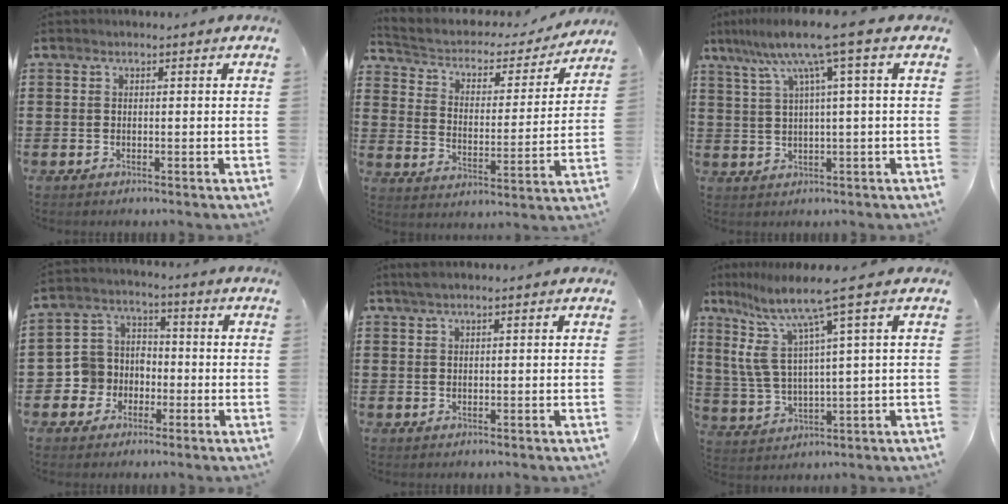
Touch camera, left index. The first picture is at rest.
{"total": 3.1, "force": [2.3, 1.8, 1.1], "torque": [-0.039, -0.018, 0.028]}
{"total": 8.5, "force": [3.7, -0.4, 7.7], "torque": [-0.156, -0.008, 0.057]}
{"total": 6.0, "force": [-2.2, 5.5, 0.6], "torque": [-0.053, 0.004, -0.051]}
{"total": 1.1, "force": [0.8, 0.0, 0.7], "torque": [-0.015, 0.001, 0.014]}
{"total": 9.4, "force": [5.3, 0.6, 7.7], "torque": [-0.194, -0.035, 0.078]}